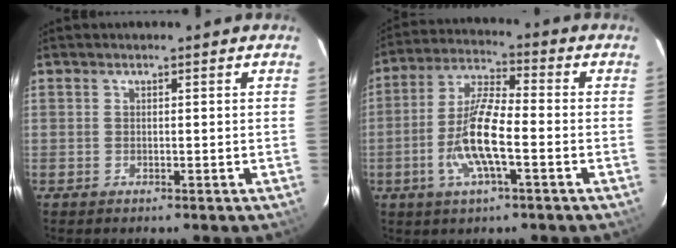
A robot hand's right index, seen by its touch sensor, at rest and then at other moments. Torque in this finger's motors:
{"motor_torque": [1.46, -0.68, 1.02, 0.21]}